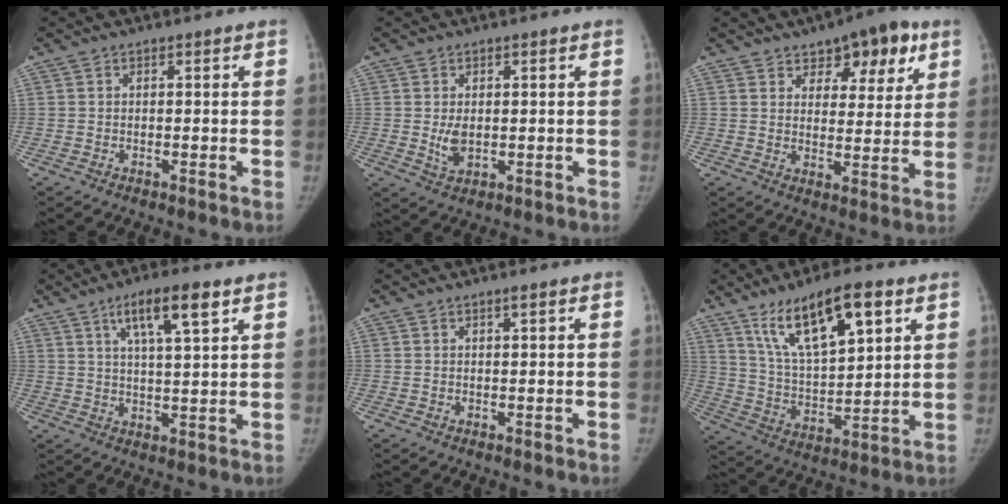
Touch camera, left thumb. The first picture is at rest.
{"total": 3.7, "force": [0.1, 2.3, 2.9], "torque": [-0.048, -0.009, 0.008]}
{"total": 11.2, "force": [6.6, 5.8, 7.0], "torque": [-0.055, -0.028, 0.093]}
{"total": 9.5, "force": [5.0, 1.9, 7.8], "torque": [-0.129, -0.017, 0.086]}
{"total": 0.8, "force": [0.5, 0.1, 0.6], "torque": [-0.009, -0.001, 0.009]}
{"total": 16.9, "force": [9.3, 6.0, 12.8], "torque": [-0.190, -0.035, 0.171]}